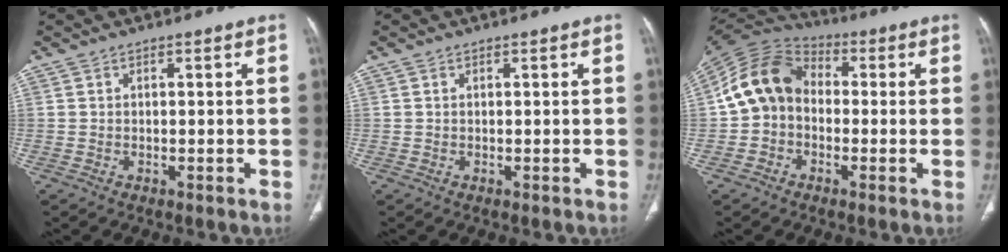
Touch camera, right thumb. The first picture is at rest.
{"total": 0.0}
{"total": 12.4, "force": [-0.4, 10.0, 7.4], "torque": [-0.131, 0.035, -0.026]}